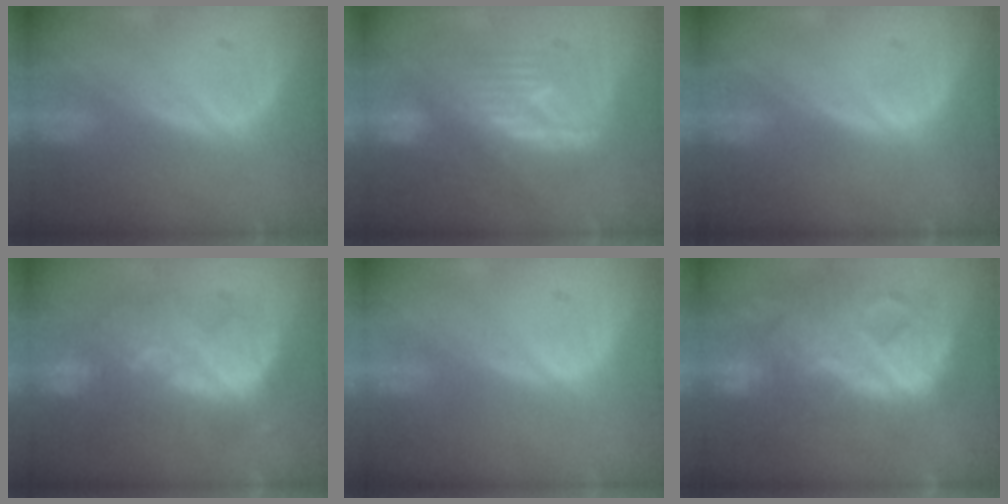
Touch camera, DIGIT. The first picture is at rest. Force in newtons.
{"total": 7.9, "press": 7.8, "slide": 1.2}
{"total": 0.0}
{"total": 9.1, "press": 9.1, "slide": 0.6}
{"total": 0.0}
{"total": 13.1, "press": 11.2, "slide": 6.9}